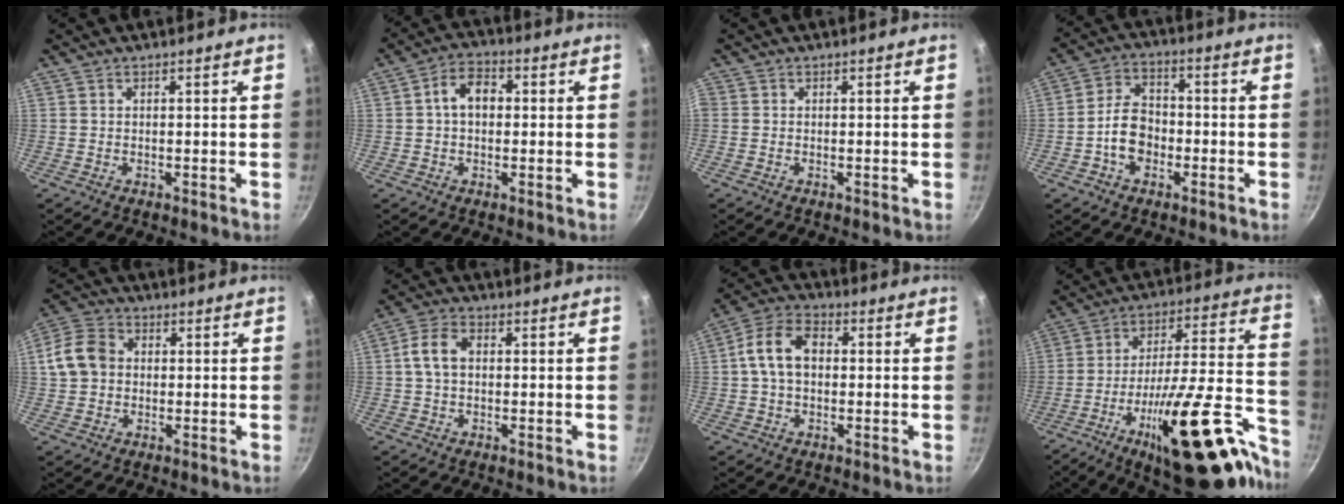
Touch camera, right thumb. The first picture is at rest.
{"total": 6.7, "force": [0.7, 4.6, 4.7], "torque": [-0.060, 0.018, 0.001]}
{"total": 0.0}
{"total": 8.2, "force": [-2.4, 6.0, 5.1], "torque": [-0.063, 0.031, -0.050]}
{"total": 8.5, "force": [0.8, 6.9, 4.7], "torque": [-0.072, 0.016, 0.000]}
{"total": 5.8, "force": [0.4, 4.0, 4.2], "torque": [-0.079, 0.017, 0.002]}
{"total": 9.7, "force": [0.7, 6.8, 6.9], "torque": [-0.113, 0.025, 0.000]}
{"total": 30.3, "force": [-16.8, 9.5, 23.4], "torque": [-0.294, 0.094, -0.258]}